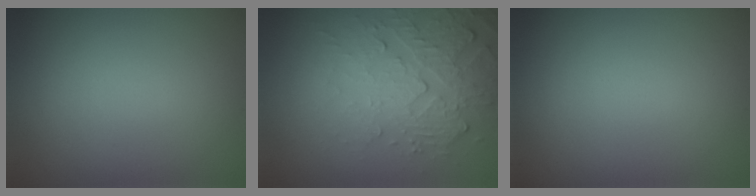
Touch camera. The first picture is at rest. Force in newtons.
{"total": 5.4, "press": 3.7, "slide": 4.0}
{"total": 0.0}